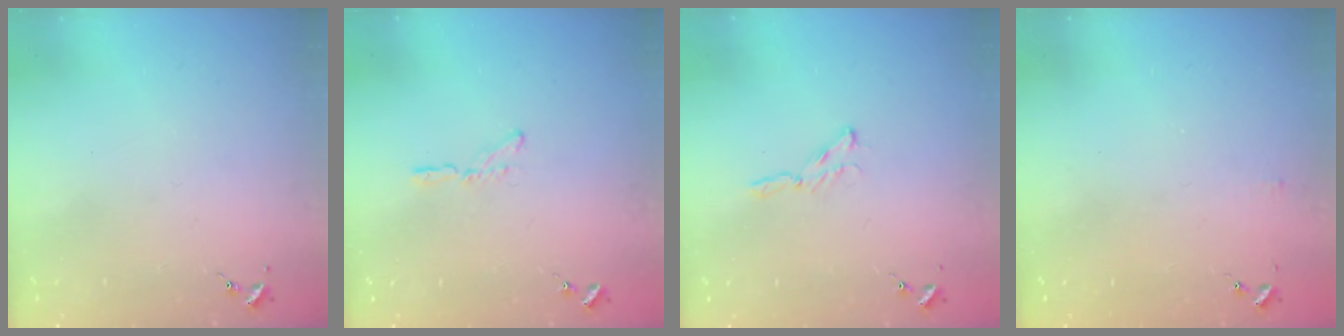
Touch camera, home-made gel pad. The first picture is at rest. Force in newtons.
{"total": 4.0, "press": 3.9, "slide": 0.3}
{"total": 2.9, "press": 2.9, "slide": 0.3}
{"total": 3.2, "press": 3.2, "slide": 0.3}